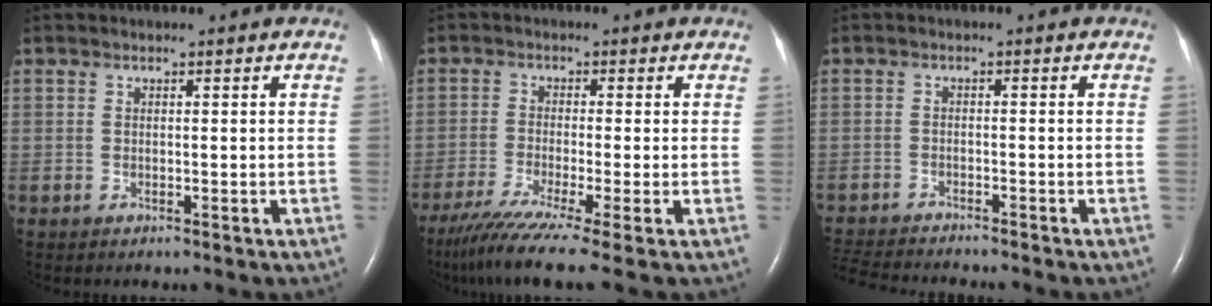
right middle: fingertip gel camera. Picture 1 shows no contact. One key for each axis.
{"total": 10.3, "fx": -7.4, "fy": -1.0, "fz": 7.0, "tx": -0.113, "ty": -0.031, "tz": -0.119}
{"total": 9.0, "fx": -8.4, "fy": 0.7, "fz": 3.1, "tx": -0.055, "ty": -0.014, "tz": -0.133}